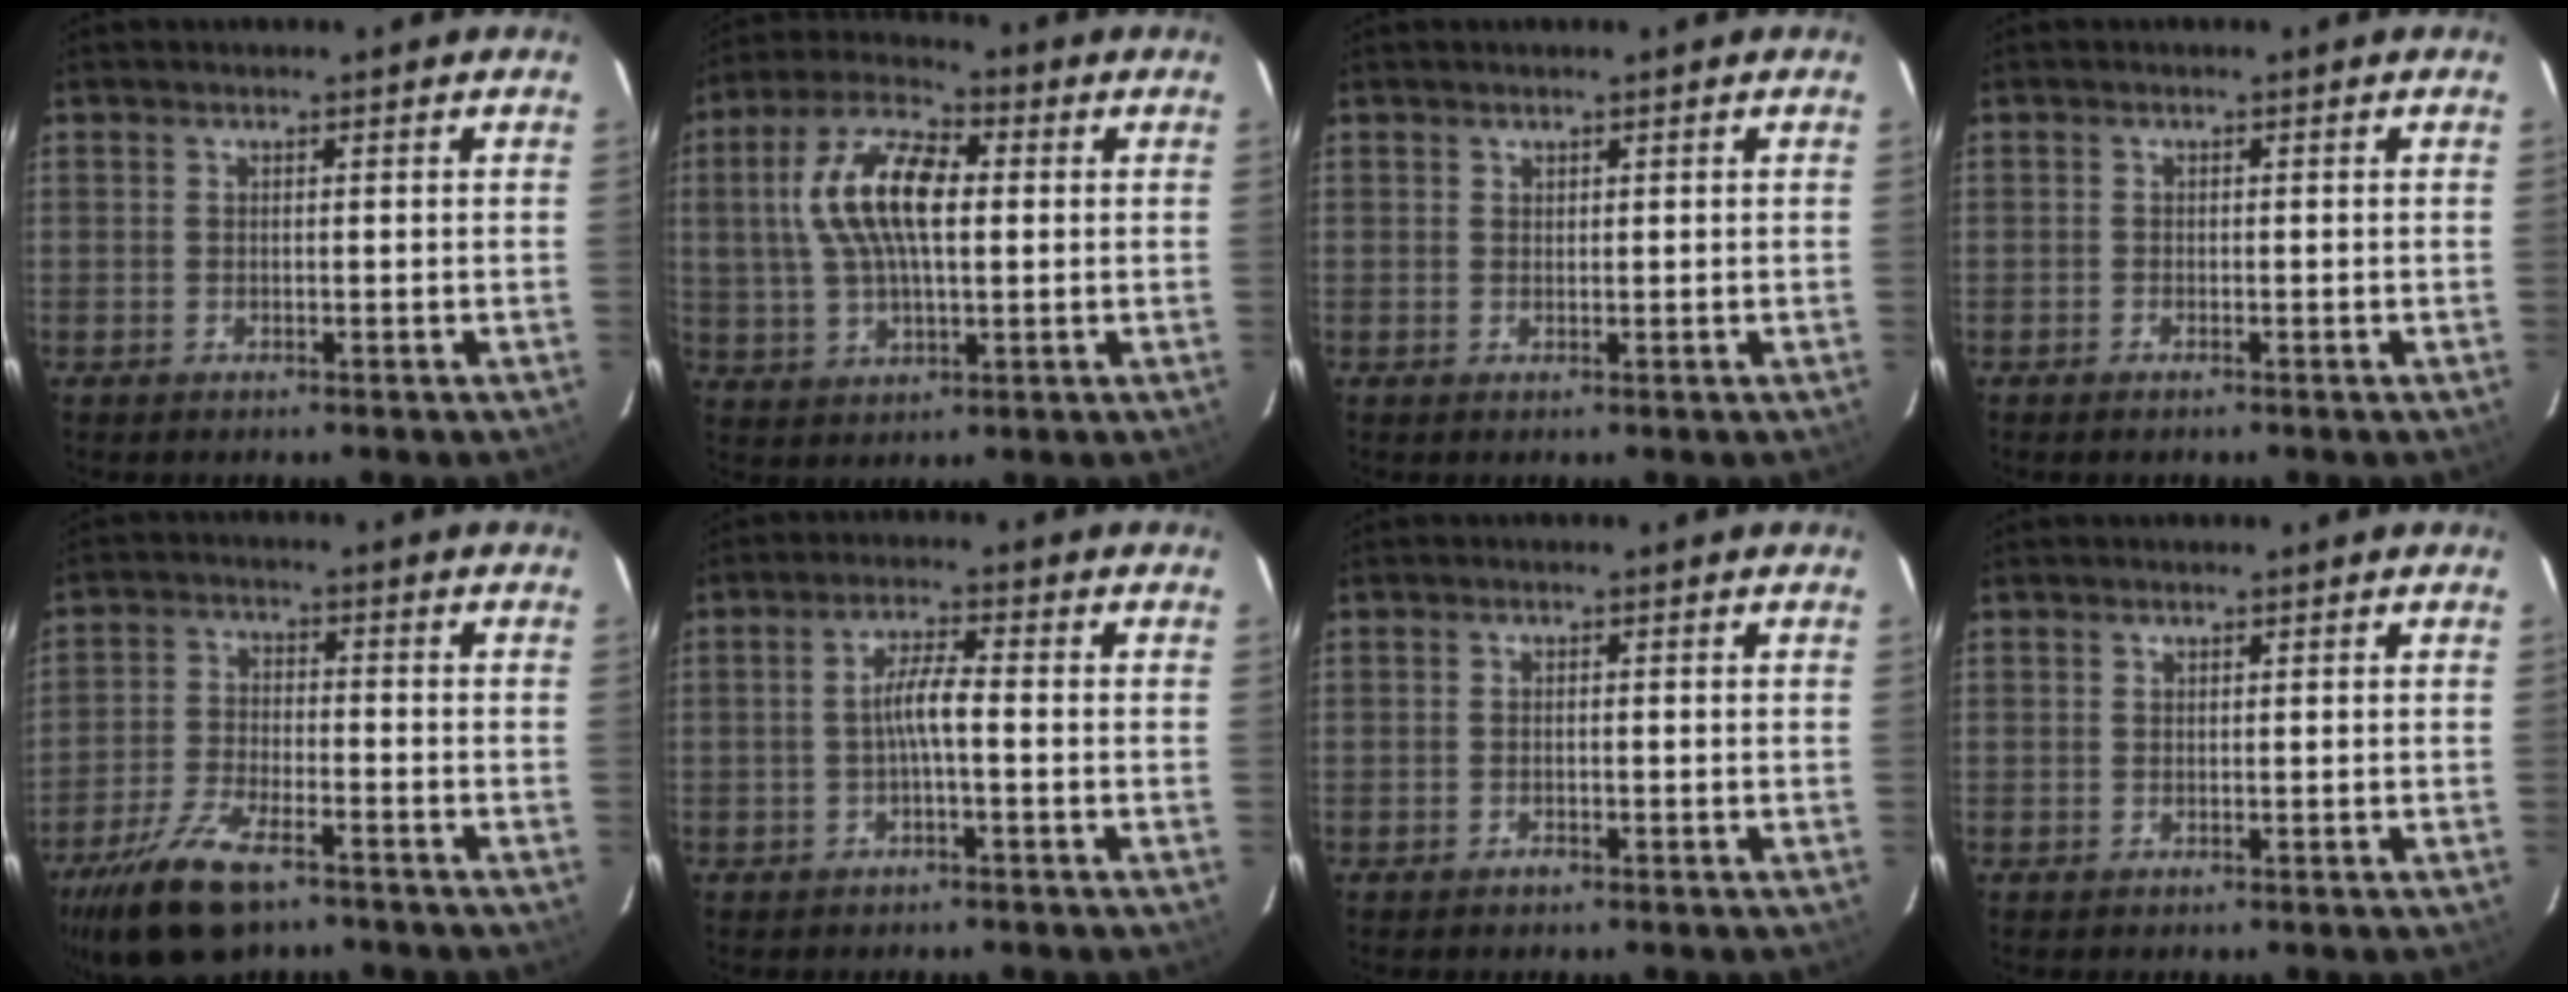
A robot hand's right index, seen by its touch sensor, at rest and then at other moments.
{"total": 14.1, "force": [2.1, 6.5, 12.4], "torque": [-0.249, 0.022, 0.037]}
{"total": 0.6, "force": [0.4, 0.4, 0.0], "torque": [0.002, 0.002, 0.008]}
{"total": 0.6, "force": [-0.5, 0.2, 0.2], "torque": [-0.005, -0.001, -0.012]}
{"total": 12.6, "force": [-8.7, 5.0, 7.6], "torque": [-0.177, -0.019, -0.163]}
{"total": 3.8, "force": [-1.0, 0.3, 3.7], "torque": [-0.075, 0.009, -0.018]}
{"total": 1.0, "force": [-0.6, 0.6, 0.4], "torque": [-0.008, 0.002, -0.010]}
{"total": 0.5, "force": [0.2, 0.5, -0.1], "torque": [0.004, 0.002, 0.002]}